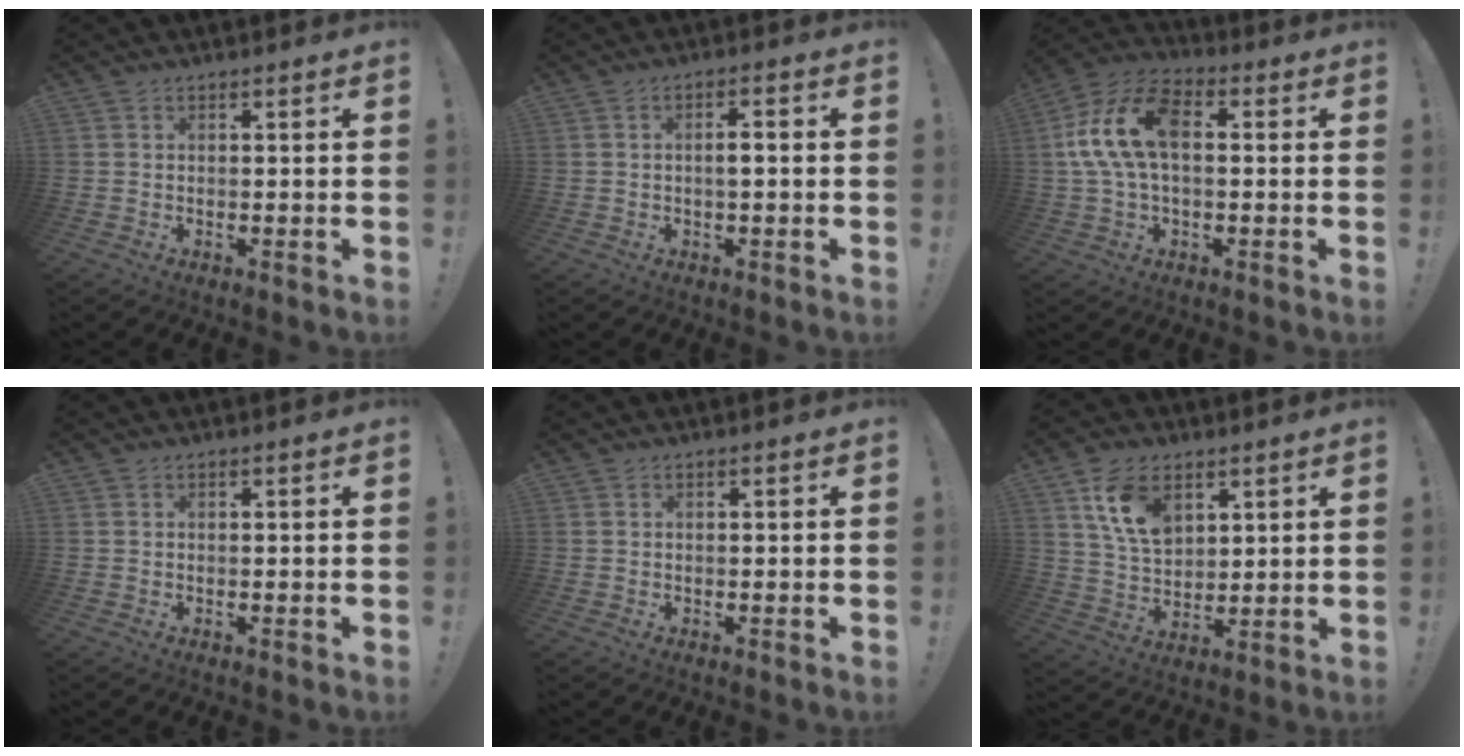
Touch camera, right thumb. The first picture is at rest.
{"total": 3.1, "force": [-0.8, 0.6, 2.9], "torque": [-0.047, 0.005, -0.018]}
{"total": 15.3, "force": [1.7, 9.0, 12.2], "torque": [-0.242, 0.013, 0.034]}
{"total": 0.0}
{"total": 0.0}
{"total": 12.4, "force": [6.2, 8.0, 7.1], "torque": [-0.121, -0.015, 0.122]}